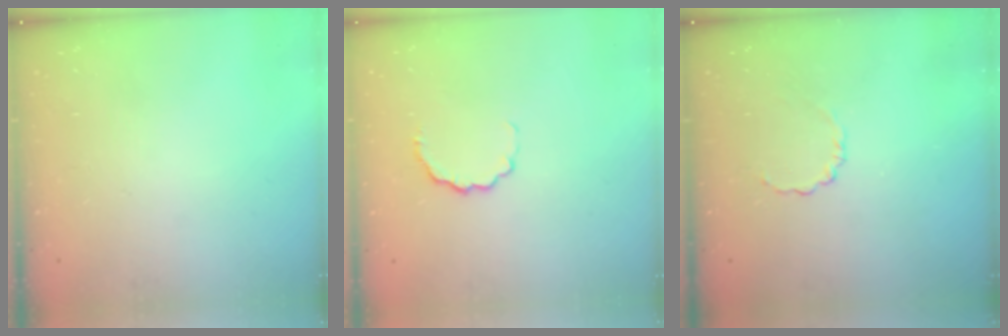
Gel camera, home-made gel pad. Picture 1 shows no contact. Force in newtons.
{"total": 4.7, "press": 4.5, "slide": 1.1}
{"total": 3.0, "press": 2.8, "slide": 1.0}